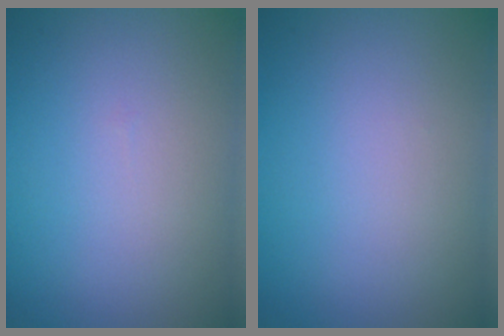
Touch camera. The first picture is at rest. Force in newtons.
{"total": 0.0}